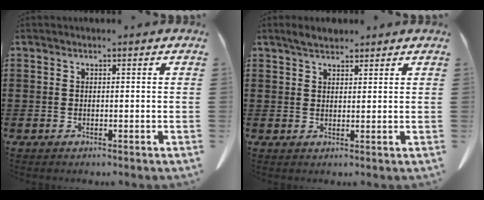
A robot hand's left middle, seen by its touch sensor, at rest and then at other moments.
{"total": 2.4, "force": [2.1, 0.8, 0.9], "torque": [-0.014, 0.001, 0.038]}